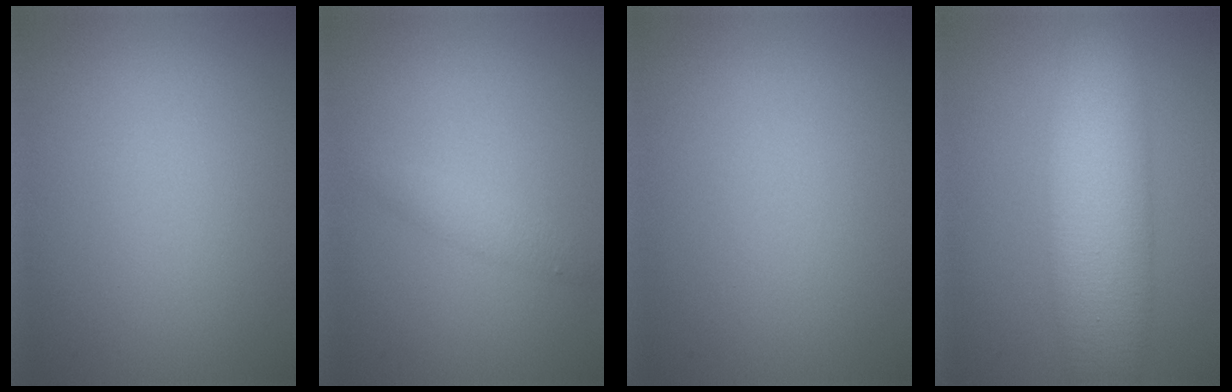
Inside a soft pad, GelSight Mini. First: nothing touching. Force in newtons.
{"total": 1.4, "press": 1.4, "slide": 0.1}
{"total": 0.0}
{"total": 7.9, "press": 7.9, "slide": 0.1}